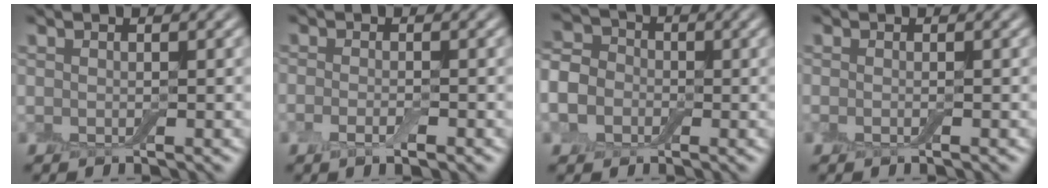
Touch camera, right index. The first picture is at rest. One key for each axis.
{"total": 1.9, "fx": -0.8, "fy": 0.6, "fz": 1.6, "tx": -0.029, "ty": -0.005, "tz": -0.018}
{"total": 7.6, "fx": -2.2, "fy": 6.5, "fz": 3.1, "tx": -0.067, "ty": -0.001, "tz": -0.074}
{"total": 0.8, "fx": -0.3, "fy": 0.1, "fz": 0.7, "tx": -0.013, "ty": -0.004, "tz": -0.006}